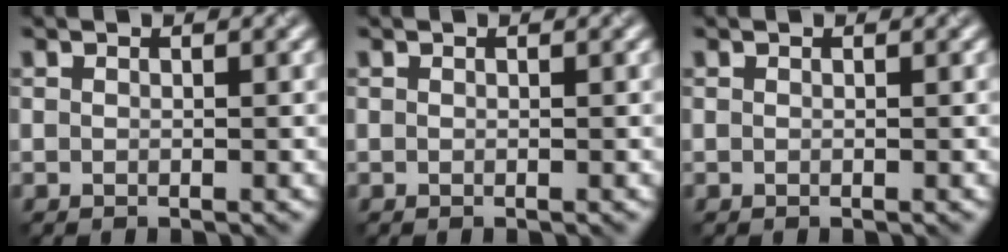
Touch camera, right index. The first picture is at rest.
{"total": 0.0}
{"total": 0.0}